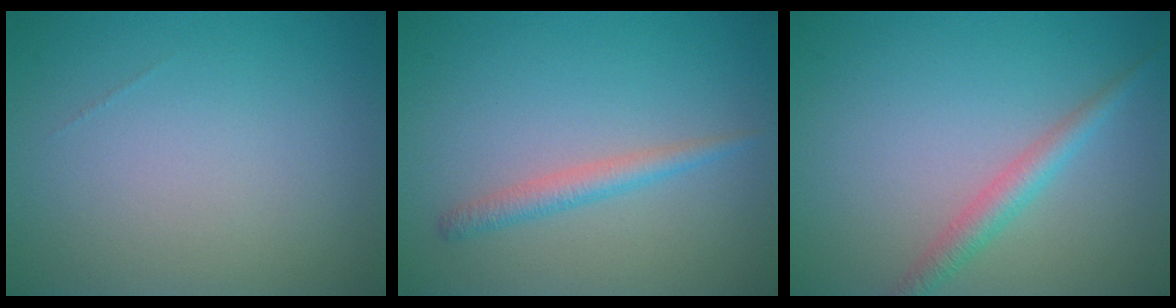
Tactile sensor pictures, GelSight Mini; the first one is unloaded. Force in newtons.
{"total": 1.9, "press": 1.9, "slide": 0.1}
{"total": 2.3, "press": 2.3, "slide": 0.1}